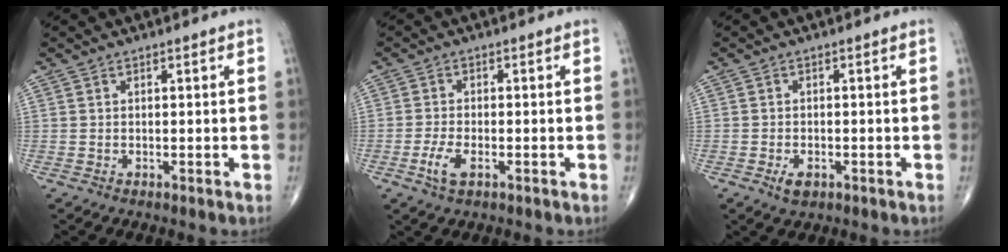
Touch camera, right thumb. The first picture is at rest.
{"total": 3.9, "force": [-1.6, 1.8, 3.1], "torque": [-0.068, 0.005, -0.029]}
{"total": 2.6, "force": [-1.2, 1.6, 1.7], "torque": [-0.027, 0.001, -0.017]}